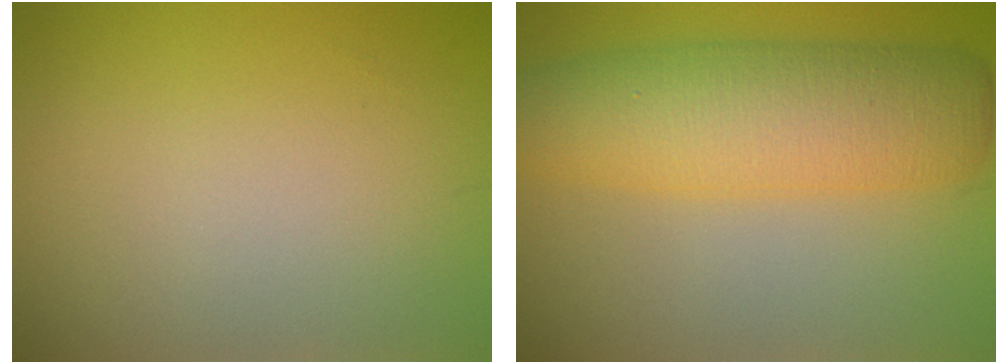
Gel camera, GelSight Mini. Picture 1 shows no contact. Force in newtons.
{"total": 8.7, "press": 8.7, "slide": 0.2}